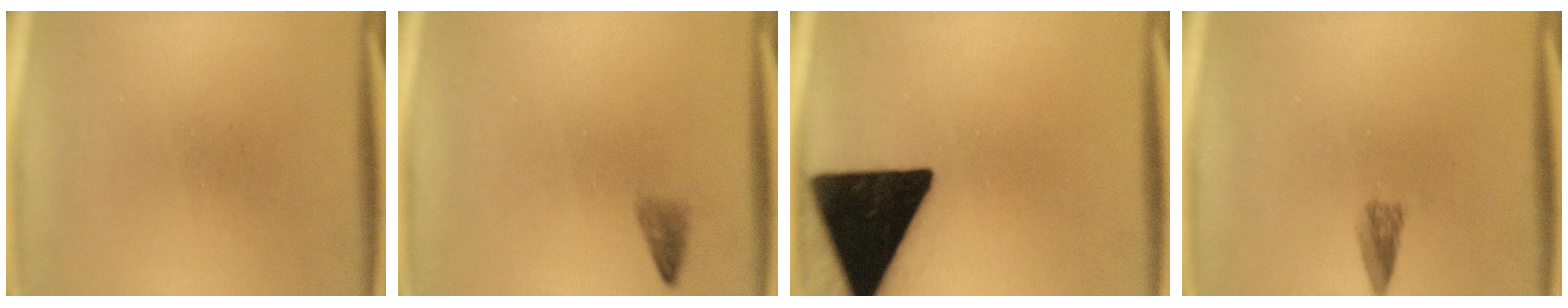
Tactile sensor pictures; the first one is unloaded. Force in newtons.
{"total": 1.2}
{"total": 19.9}
{"total": 2.0}